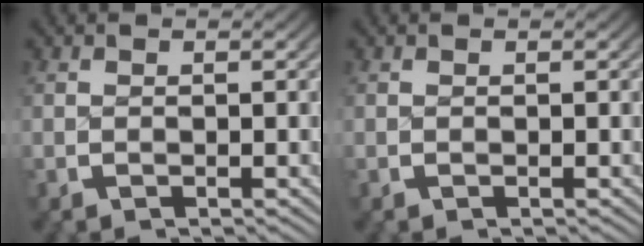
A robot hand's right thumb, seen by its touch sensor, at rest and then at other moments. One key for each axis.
{"total": 0.0}